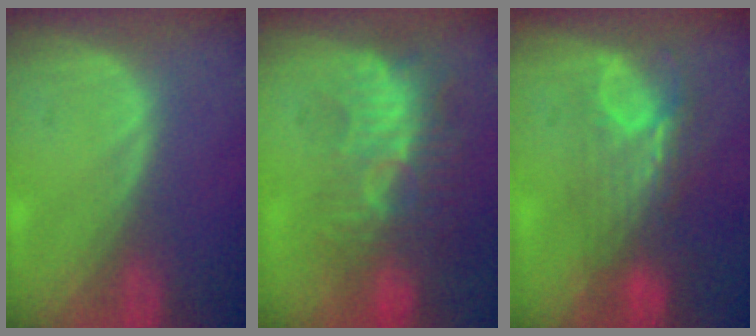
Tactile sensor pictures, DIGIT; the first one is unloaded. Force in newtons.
{"total": 9.5, "press": 8.8, "slide": 3.7}
{"total": 7.3, "press": 6.6, "slide": 3.1}